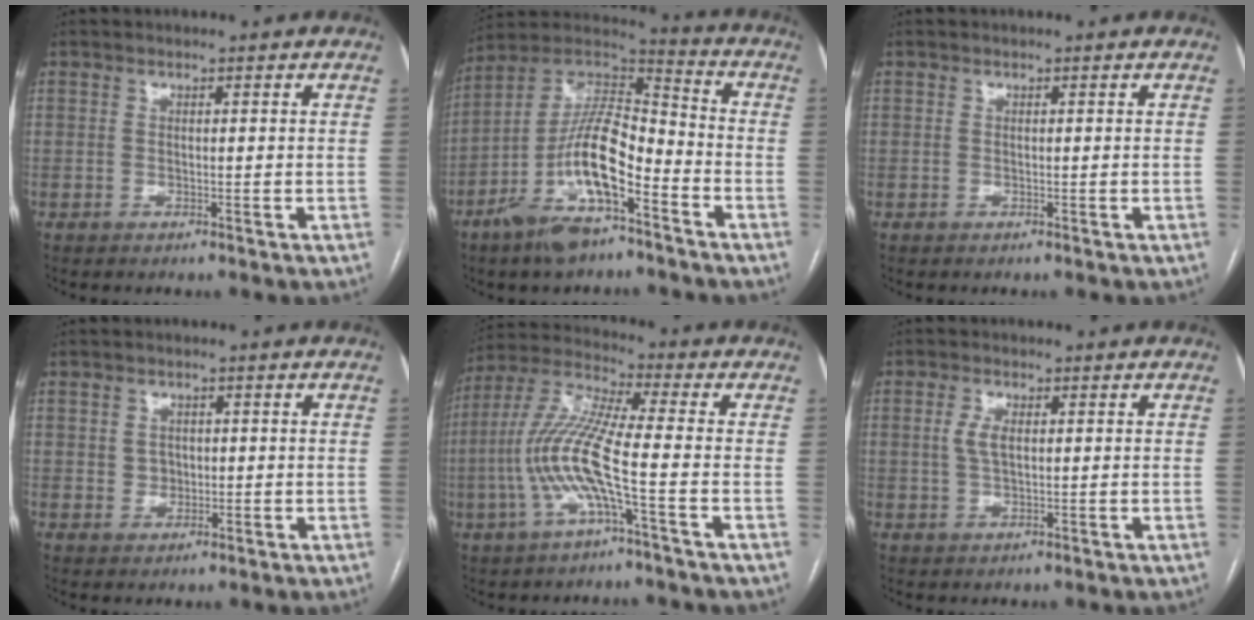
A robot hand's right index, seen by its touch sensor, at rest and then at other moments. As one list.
[{"total": 15.8, "force": [-7.8, 4.4, 13.0], "torque": [-0.260, 0.005, -0.139]}, {"total": 0.0}, {"total": 2.2, "force": [0.2, 2.0, 1.0], "torque": [-0.015, 0.000, 0.008]}, {"total": 11.1, "force": [-3.0, 0.4, 10.7], "torque": [-0.235, 0.010, -0.067]}, {"total": 3.0, "force": [0.5, 1.3, 2.7], "torque": [-0.060, 0.004, 0.012]}]